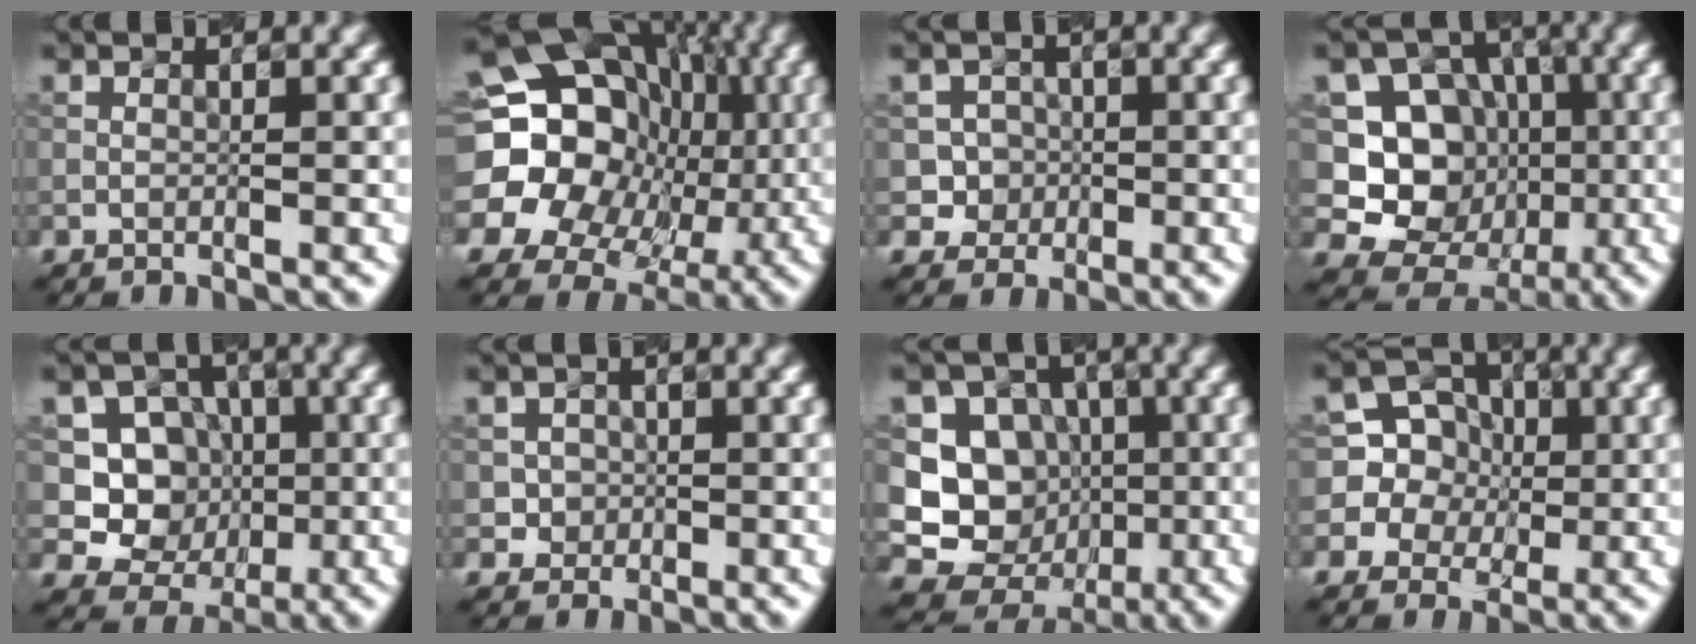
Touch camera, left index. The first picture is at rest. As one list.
[{"total": 21.8, "force": [1.6, 19.7, 9.3], "torque": [-0.191, 0.035, 0.002]}, {"total": 2.8, "force": [-0.5, 2.7, 0.5], "torque": [0.007, 0.002, -0.021]}, {"total": 10.8, "force": [-1.1, 10.0, 4.1], "torque": [-0.092, 0.007, -0.043]}, {"total": 7.8, "force": [-0.1, 7.3, 2.8], "torque": [-0.047, 0.011, -0.025]}, {"total": 2.0, "force": [0.0, 2.0, 0.4], "torque": [0.000, -0.007, 0.011]}, {"total": 8.7, "force": [-0.8, 8.1, 3.0], "torque": [-0.049, -0.011, -0.035]}, {"total": 8.3, "force": [1.3, 7.8, 2.8], "torque": [-0.070, 0.031, 0.010]}]